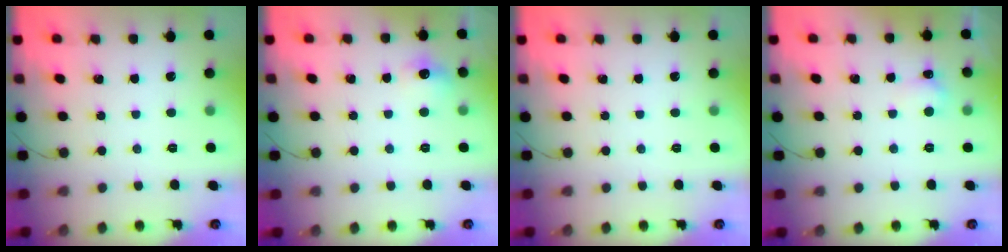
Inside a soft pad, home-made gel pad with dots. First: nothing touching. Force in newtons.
{"total": 6.3, "press": 6.3, "slide": 0.9}
{"total": 0.0}
{"total": 3.9, "press": 3.7, "slide": 1.3}